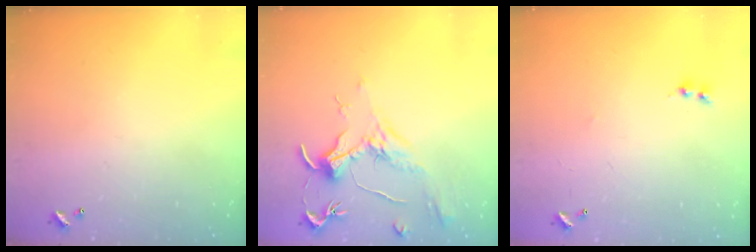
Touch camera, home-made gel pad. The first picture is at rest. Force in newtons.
{"total": 2.0, "press": 1.8, "slide": 0.8}
{"total": 1.8, "press": 1.8, "slide": 0.3}